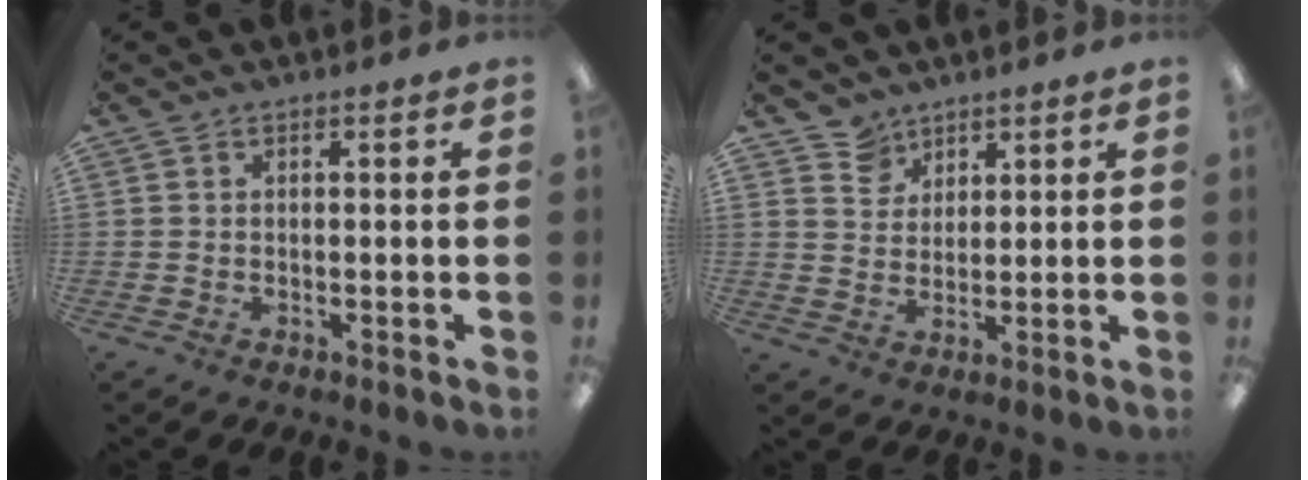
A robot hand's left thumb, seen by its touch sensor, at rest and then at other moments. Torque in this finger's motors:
{"motor_torque": [0.03, -0.10, -0.06, 0.01, 0.03]}